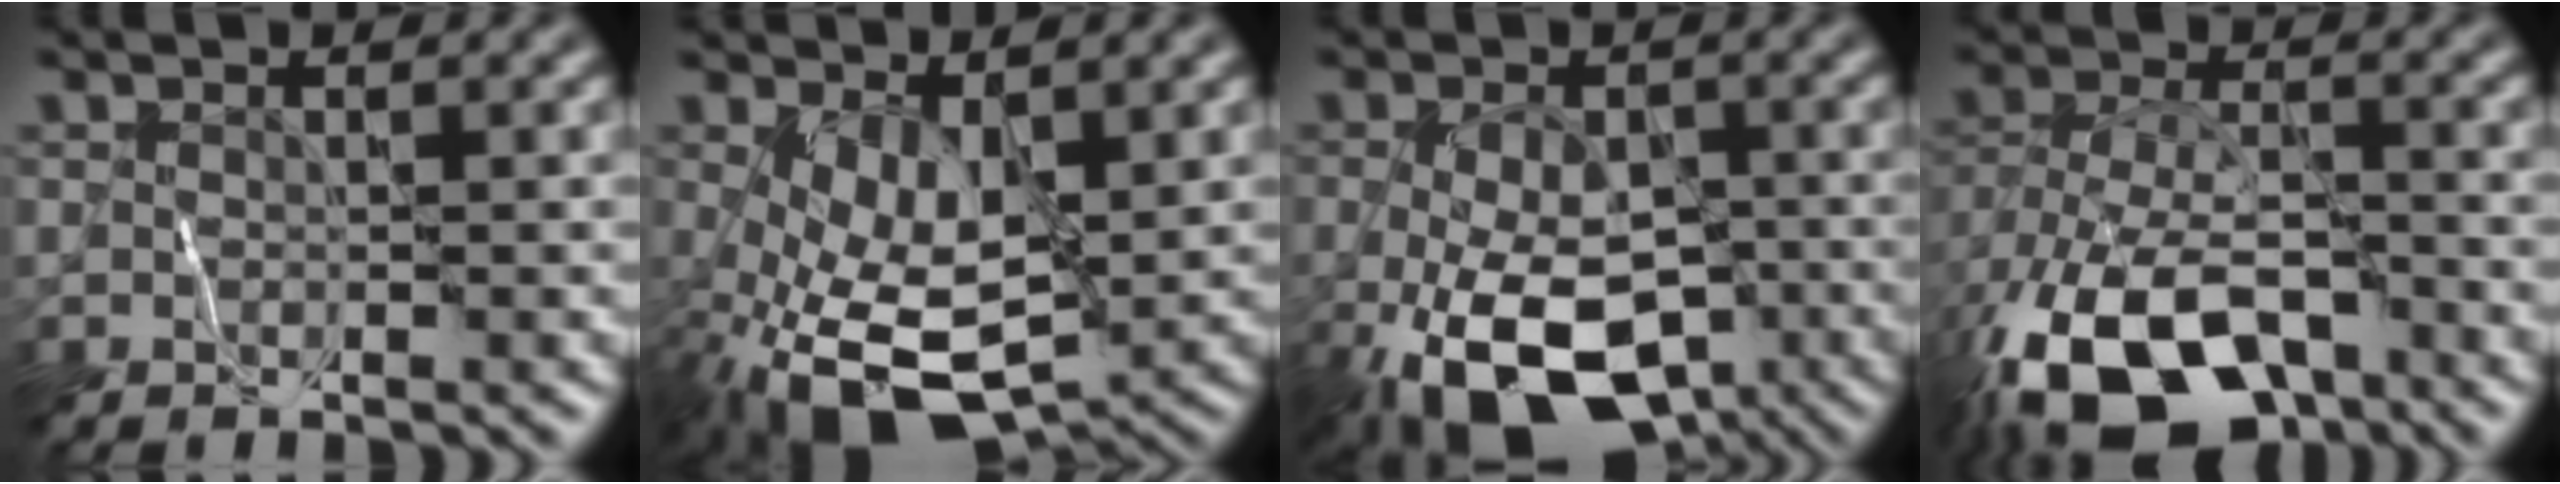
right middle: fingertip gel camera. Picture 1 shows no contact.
{"total": 7.7, "force": [-0.9, 4.1, 6.4], "torque": [-0.152, -0.026, -0.007]}
{"total": 13.8, "force": [-5.8, 7.8, 9.8], "torque": [-0.178, -0.046, -0.089]}
{"total": 13.7, "force": [-8.2, 6.8, 8.7], "torque": [-0.184, -0.030, -0.137]}